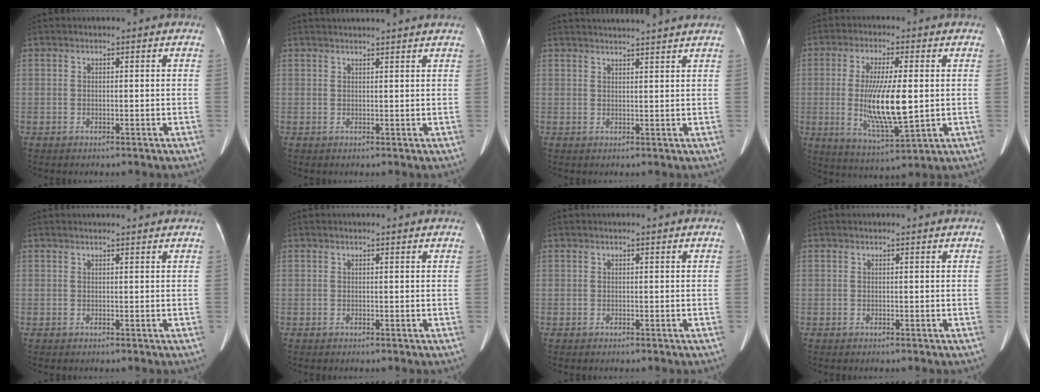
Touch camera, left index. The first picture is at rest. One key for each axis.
{"total": 7.8, "fx": 7.3, "fy": -0.6, "fz": 2.7, "tx": -0.030, "ty": 0.029, "tz": 0.080}
{"total": 9.6, "fx": 9.0, "fy": -1.2, "fz": 2.9, "tx": -0.041, "ty": 0.013, "tz": 0.107}
{"total": 11.5, "fx": -0.3, "fy": 2.1, "fz": 11.3, "tx": -0.222, "ty": -0.018, "tz": -0.002}
{"total": 3.0, "fx": 2.9, "fy": -0.1, "fz": 0.8, "tx": -0.014, "ty": 0.014, "tz": 0.033}
{"total": 1.0, "fx": 1.0, "fy": 0.0, "fz": 0.3, "tx": -0.014, "ty": 0.004, "tz": 0.008}
{"total": 0.0}
{"total": 0.8, "fx": 0.8, "fy": -0.1, "fz": 0.3, "tx": -0.007, "ty": 0.002, "tz": 0.013}